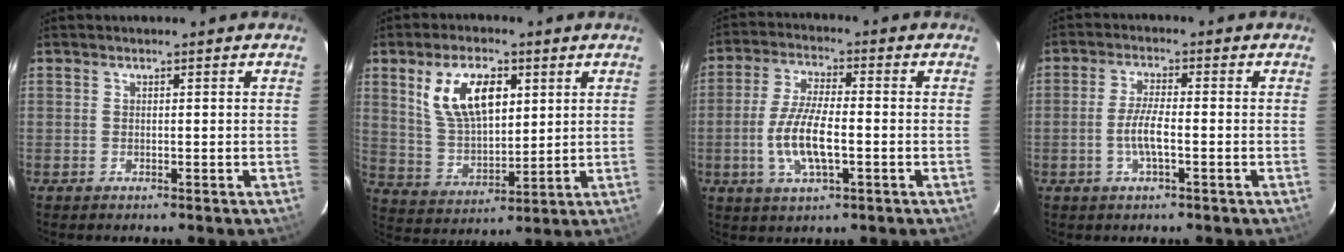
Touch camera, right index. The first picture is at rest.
{"total": 12.6, "force": [5.0, 6.3, 9.7], "torque": [-0.183, 0.012, 0.104]}
{"total": 9.9, "force": [-2.4, 3.2, 9.0], "torque": [-0.184, -0.004, -0.045]}
{"total": 4.8, "force": [-1.5, 0.8, 4.5], "torque": [-0.091, -0.001, -0.028]}